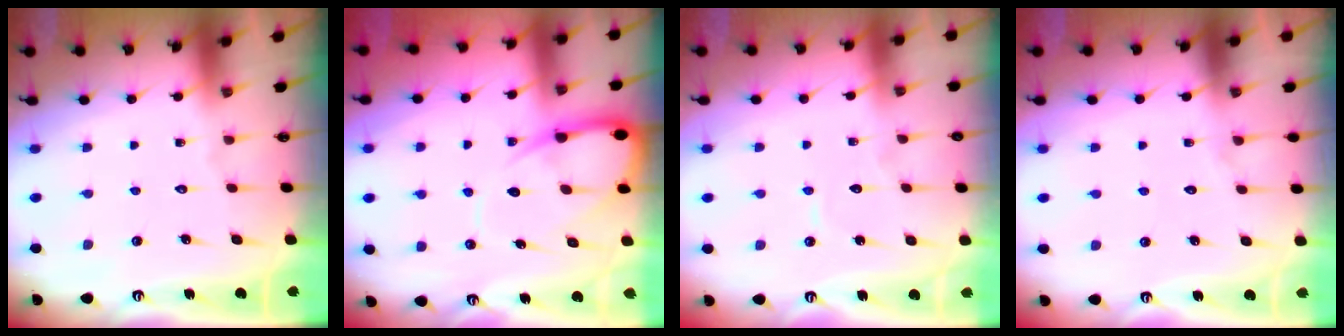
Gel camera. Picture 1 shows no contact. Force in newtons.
{"total": 10.3, "press": 10.2, "slide": 1.2}
{"total": 3.9, "press": 3.9, "slide": 0.3}
{"total": 3.5, "press": 3.5, "slide": 0.4}